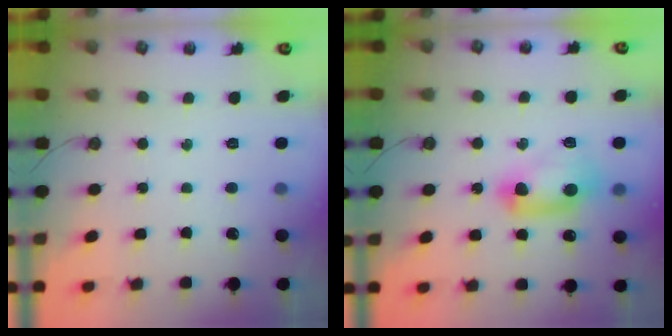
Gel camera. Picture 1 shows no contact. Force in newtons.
{"total": 12.3, "press": 11.5, "slide": 4.2}